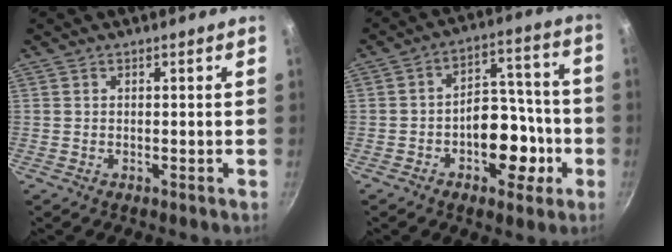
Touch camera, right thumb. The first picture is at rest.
{"total": 12.4, "force": [-4.1, 8.0, 8.5], "torque": [-0.071, 0.052, -0.058]}